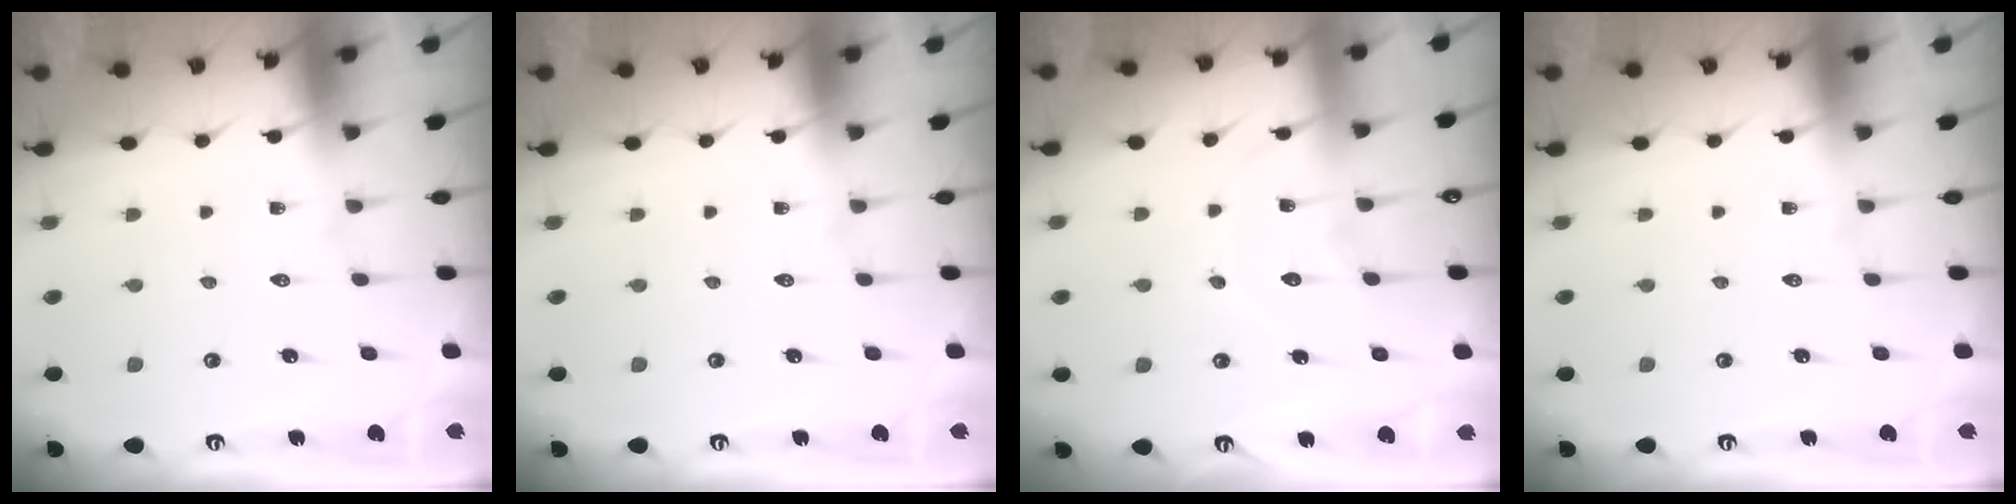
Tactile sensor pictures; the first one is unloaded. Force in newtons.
{"total": 0.0}
{"total": 7.4, "press": 7.4, "slide": 0.8}
{"total": 0.0}